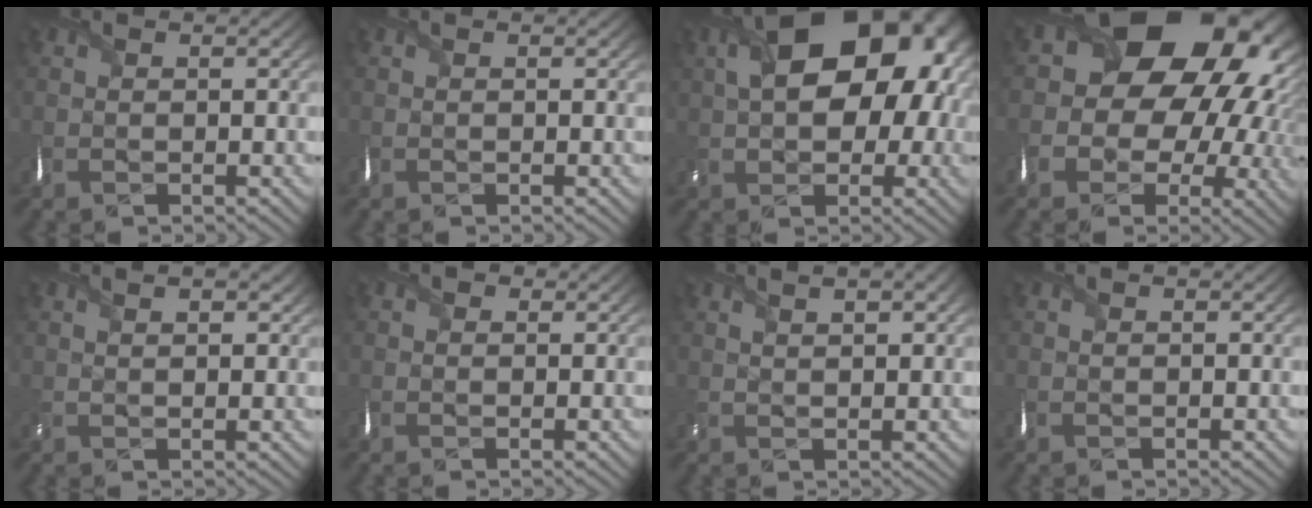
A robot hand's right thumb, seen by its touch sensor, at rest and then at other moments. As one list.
[{"total": 0.0}, {"total": 17.7, "force": [3.0, 11.3, 13.3], "torque": [-0.177, 0.026, 0.032]}, {"total": 20.6, "force": [3.8, 16.7, 11.5], "torque": [-0.179, 0.008, 0.049]}, {"total": 2.2, "force": [1.2, 0.7, 1.7], "torque": [-0.032, 0.003, 0.023]}, {"total": 0.9, "force": [0.2, 0.8, 0.1], "torque": [0.002, -0.003, -0.004]}, {"total": 3.4, "force": [1.9, 0.8, 2.7], "torque": [-0.050, 0.006, 0.030]}, {"total": 0.0}]